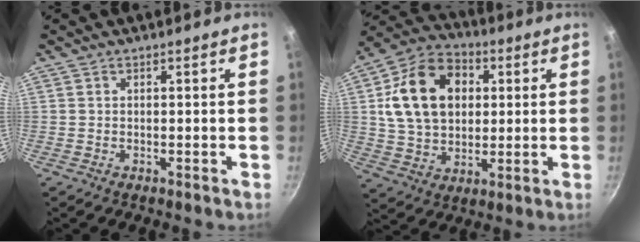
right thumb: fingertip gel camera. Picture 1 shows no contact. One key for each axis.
{"total": 18.1, "fx": 3.7, "fy": 13.3, "fz": 11.7, "tx": -0.182, "ty": 0.011, "tz": 0.056}